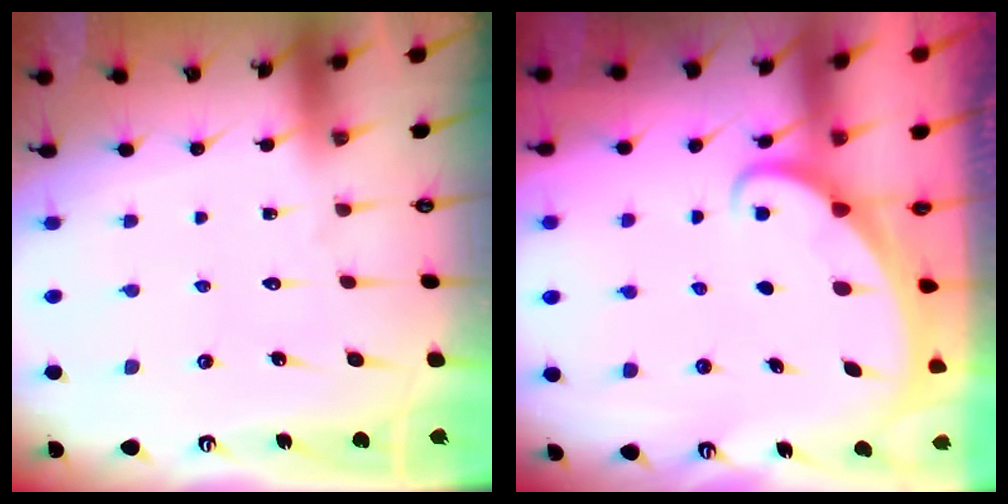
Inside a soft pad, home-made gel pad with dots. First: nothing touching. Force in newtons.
{"total": 2.3, "press": 2.3, "slide": 0.2}